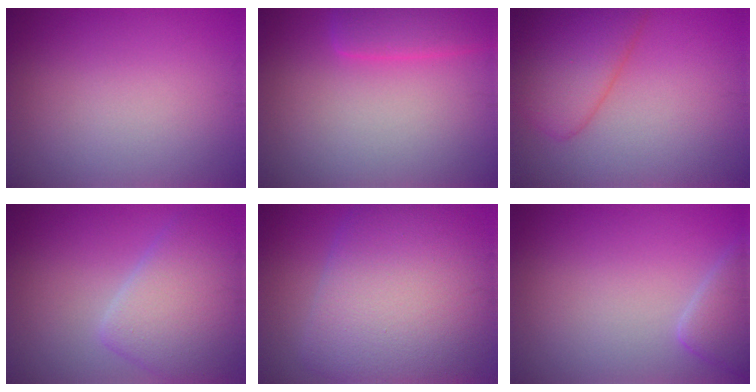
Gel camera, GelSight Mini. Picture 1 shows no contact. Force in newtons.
{"total": 3.1, "press": 3.1, "slide": 0.3}
{"total": 5.3, "press": 5.3, "slide": 0.1}
{"total": 6.2, "press": 6.2, "slide": 0.4}
{"total": 12.5, "press": 12.5, "slide": 0.3}
{"total": 2.8, "press": 2.8, "slide": 0.2}